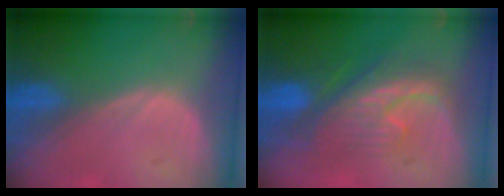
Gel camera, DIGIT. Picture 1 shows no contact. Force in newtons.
{"total": 8.0, "press": 8.0, "slide": 1.0}